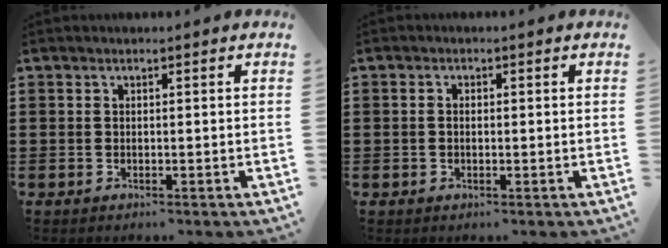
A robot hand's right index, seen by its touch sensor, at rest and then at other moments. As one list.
[{"total": 0.9, "force": [0.0, 0.5, 0.7], "torque": [-0.017, 0.002, -0.001]}]